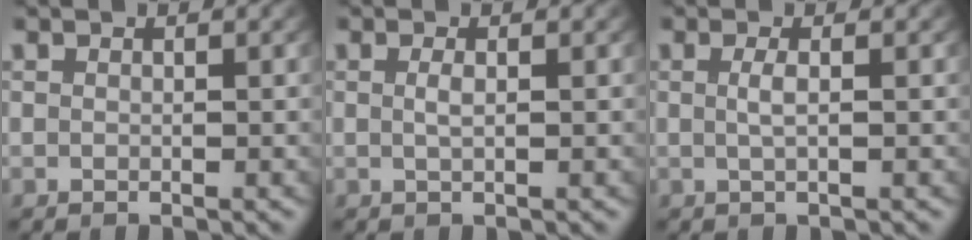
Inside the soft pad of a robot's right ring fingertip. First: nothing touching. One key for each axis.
{"total": 0.9, "fx": -0.1, "fy": -0.1, "fz": 0.9, "tx": -0.025, "ty": -0.010, "tz": 0.004}
{"total": 1.3, "fx": -0.1, "fy": -0.1, "fz": 1.2, "tx": -0.031, "ty": -0.008, "tz": 0.003}